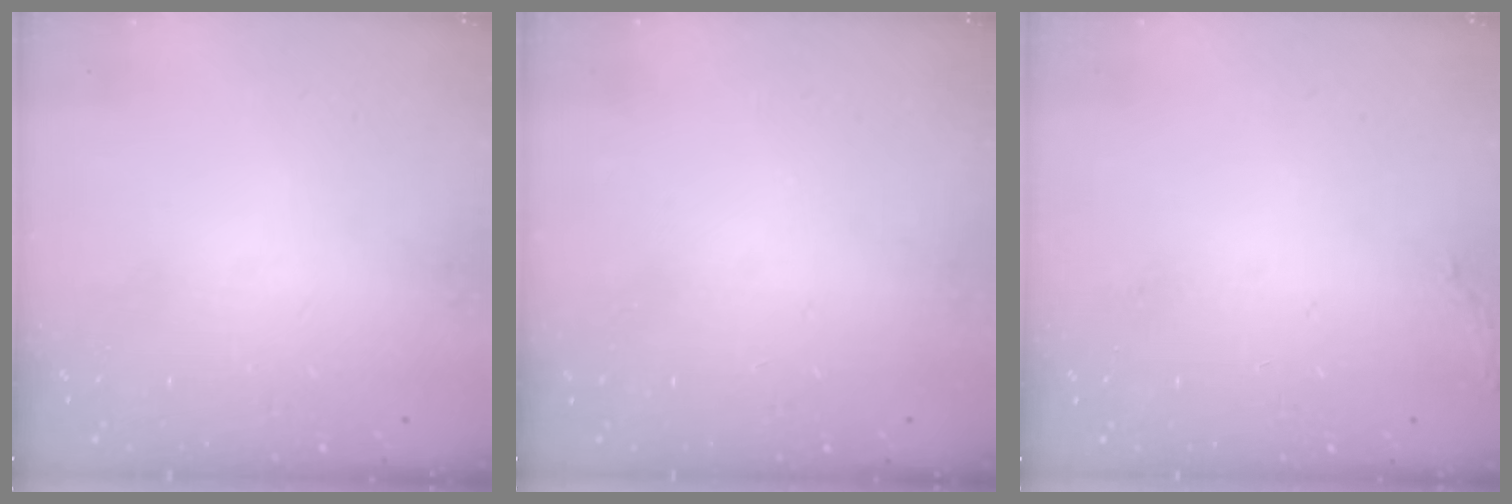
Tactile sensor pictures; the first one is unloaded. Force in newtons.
{"total": 0.0}
{"total": 7.9, "press": 5.9, "slide": 5.3}